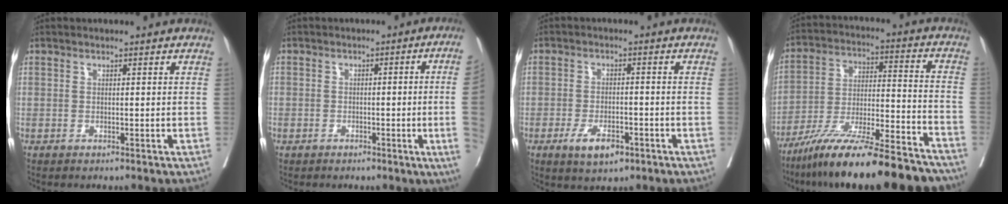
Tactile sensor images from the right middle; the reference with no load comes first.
{"total": 8.0, "force": [-1.4, -1.4, 7.8], "torque": [-0.081, -0.004, -0.022]}
{"total": 5.4, "force": [-2.9, 2.2, 4.0], "torque": [-0.072, -0.003, -0.043]}
{"total": 22.2, "force": [-18.2, 2.1, 12.4], "torque": [-0.188, -0.008, -0.302]}